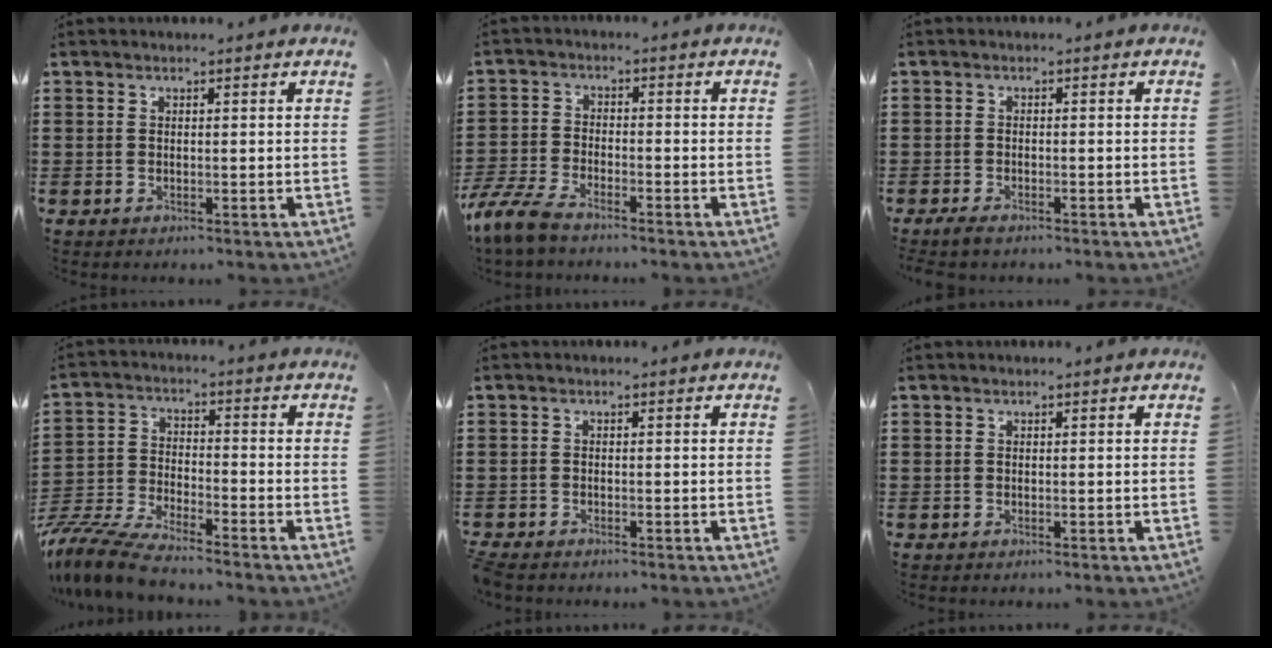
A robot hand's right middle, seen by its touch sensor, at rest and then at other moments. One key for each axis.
{"total": 5.9, "fx": -4.9, "fy": 1.2, "fz": 2.9, "tx": -0.095, "ty": -0.013, "tz": -0.105}
{"total": 1.2, "fx": -1.0, "fy": 0.2, "fz": 0.7, "tx": -0.023, "ty": -0.006, "tz": -0.021}
{"total": 7.8, "fx": -7.3, "fy": 0.7, "fz": 2.6, "tx": -0.073, "ty": -0.003, "tz": -0.150}
{"total": 1.1, "fx": -1.1, "fy": 0.1, "fz": 0.2, "tx": -0.014, "ty": -0.004, "tz": -0.024}
{"total": 0.0}